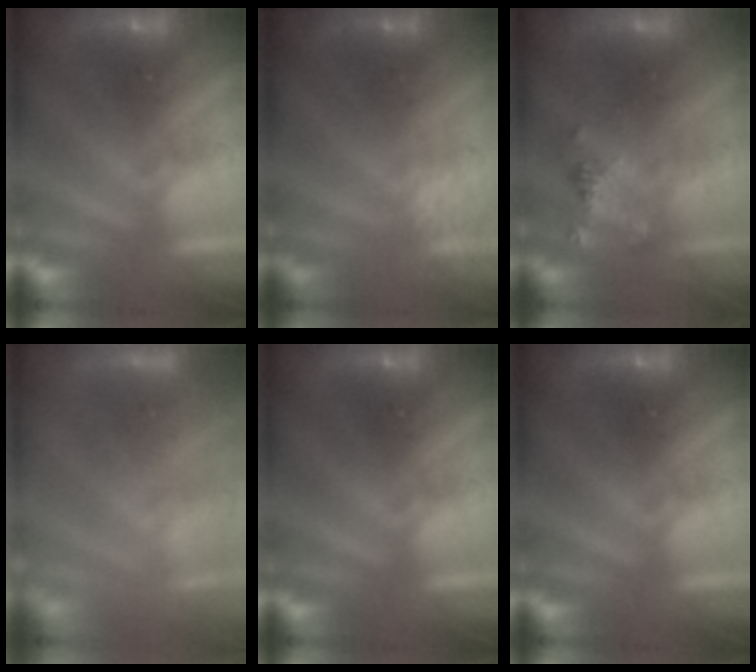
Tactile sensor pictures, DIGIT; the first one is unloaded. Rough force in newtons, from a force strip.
{"total": 1.8}
{"total": 2.4}
{"total": 2.9}
{"total": 0.0}
{"total": 0.0}